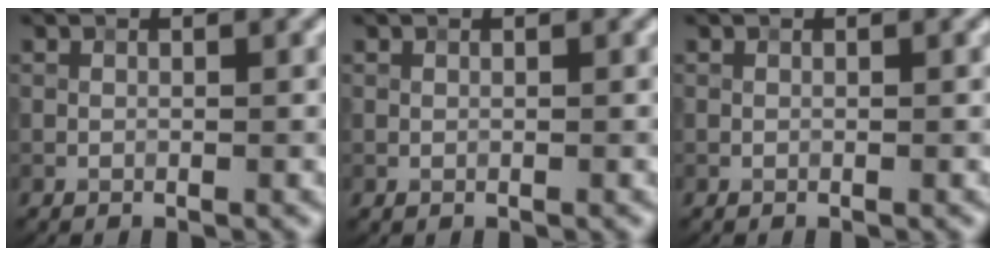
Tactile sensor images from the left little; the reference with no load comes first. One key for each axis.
{"total": 0.0}
{"total": 0.0}